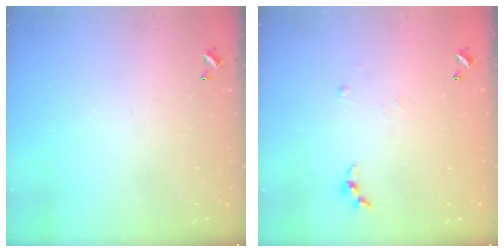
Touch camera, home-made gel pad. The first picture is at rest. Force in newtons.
{"total": 3.3, "press": 3.3, "slide": 0.5}